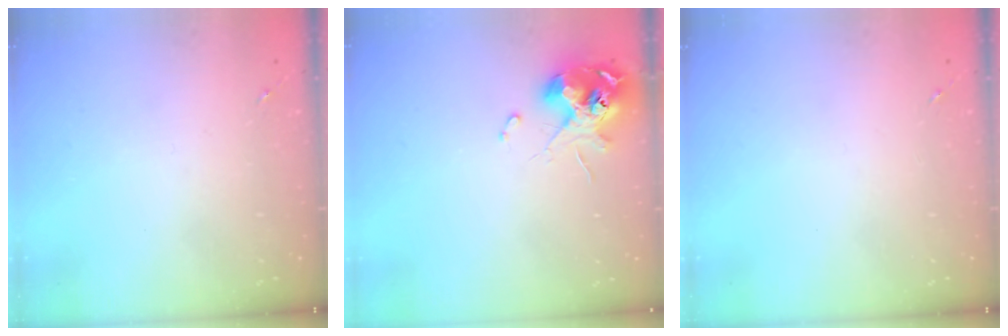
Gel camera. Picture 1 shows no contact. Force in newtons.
{"total": 11.6, "press": 11.5, "slide": 1.5}
{"total": 0.0}